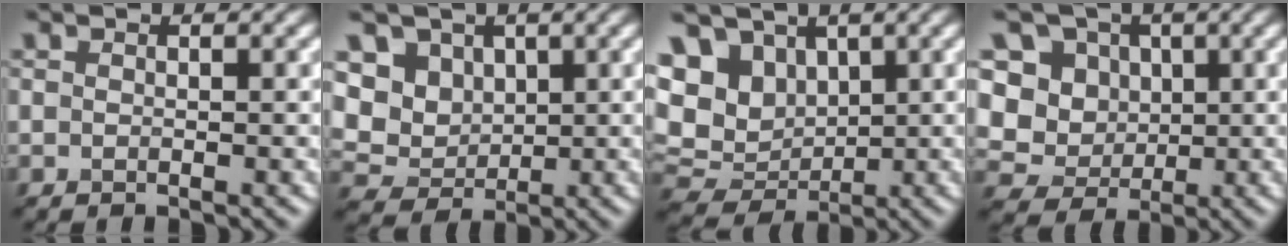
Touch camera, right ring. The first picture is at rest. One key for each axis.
{"total": 5.3, "fx": 2.3, "fy": 4.5, "fz": 1.4, "tx": -0.071, "ty": 0.009, "tz": 0.070}
{"total": 6.8, "fx": 2.8, "fy": 5.3, "fz": 3.2, "tx": -0.111, "ty": 0.019, "tz": 0.071}
{"total": 9.1, "fx": 3.8, "fy": 7.5, "fz": 3.2, "tx": -0.111, "ty": 0.020, "tz": 0.085}